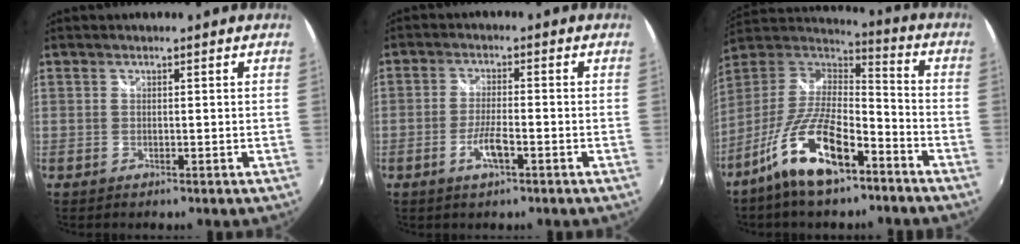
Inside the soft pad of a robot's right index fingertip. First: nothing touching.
{"total": 4.5, "force": [-2.2, 1.0, 3.9], "torque": [-0.083, -0.004, -0.041]}
{"total": 17.5, "force": [-10.7, 6.1, 12.4], "torque": [-0.250, -0.016, -0.197]}